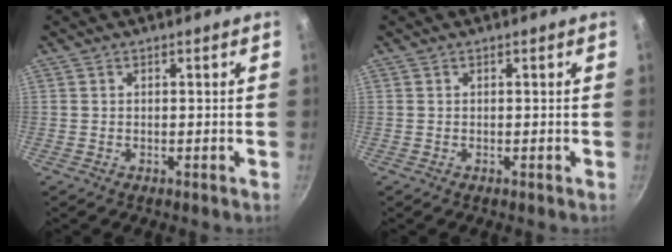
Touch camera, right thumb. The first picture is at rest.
{"total": 0.0}